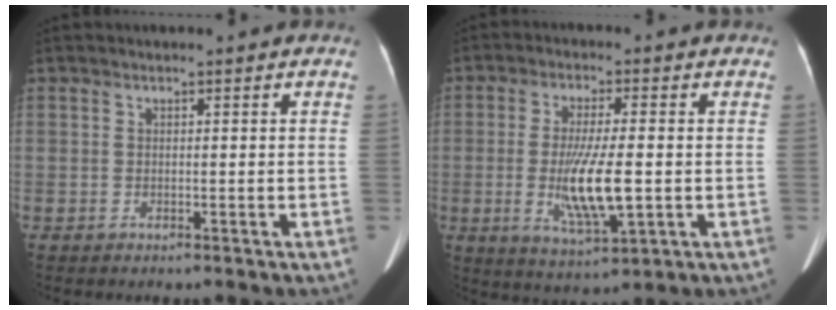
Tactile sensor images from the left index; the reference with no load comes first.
{"total": 9.6, "force": [-1.3, 1.6, 9.4], "torque": [-0.183, -0.019, -0.018]}